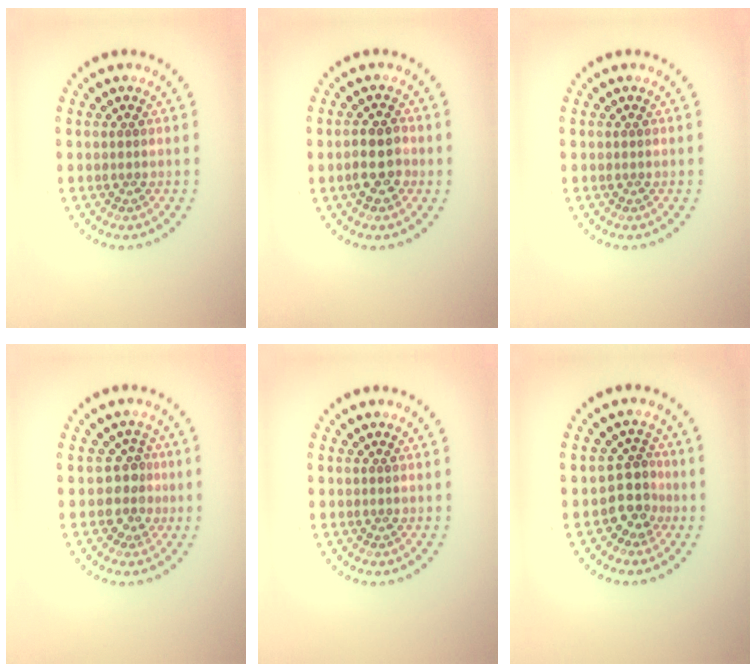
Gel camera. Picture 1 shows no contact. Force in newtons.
{"total": 2.8, "press": 2.7, "slide": 0.8}
{"total": 0.0}
{"total": 2.5, "press": 1.9, "slide": 1.5}
{"total": 0.0}
{"total": 2.8, "press": 2.3, "slide": 1.5}